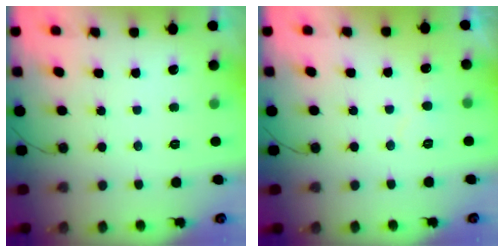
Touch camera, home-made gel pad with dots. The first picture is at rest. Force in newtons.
{"total": 4.7, "press": 4.7, "slide": 0.3}